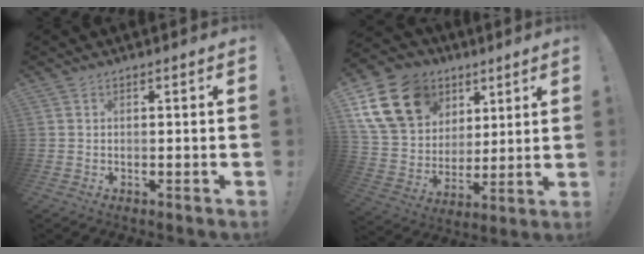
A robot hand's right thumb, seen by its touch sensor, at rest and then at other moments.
{"total": 19.9, "force": [9.2, 15.2, 9.0], "torque": [-0.161, -0.035, 0.197]}